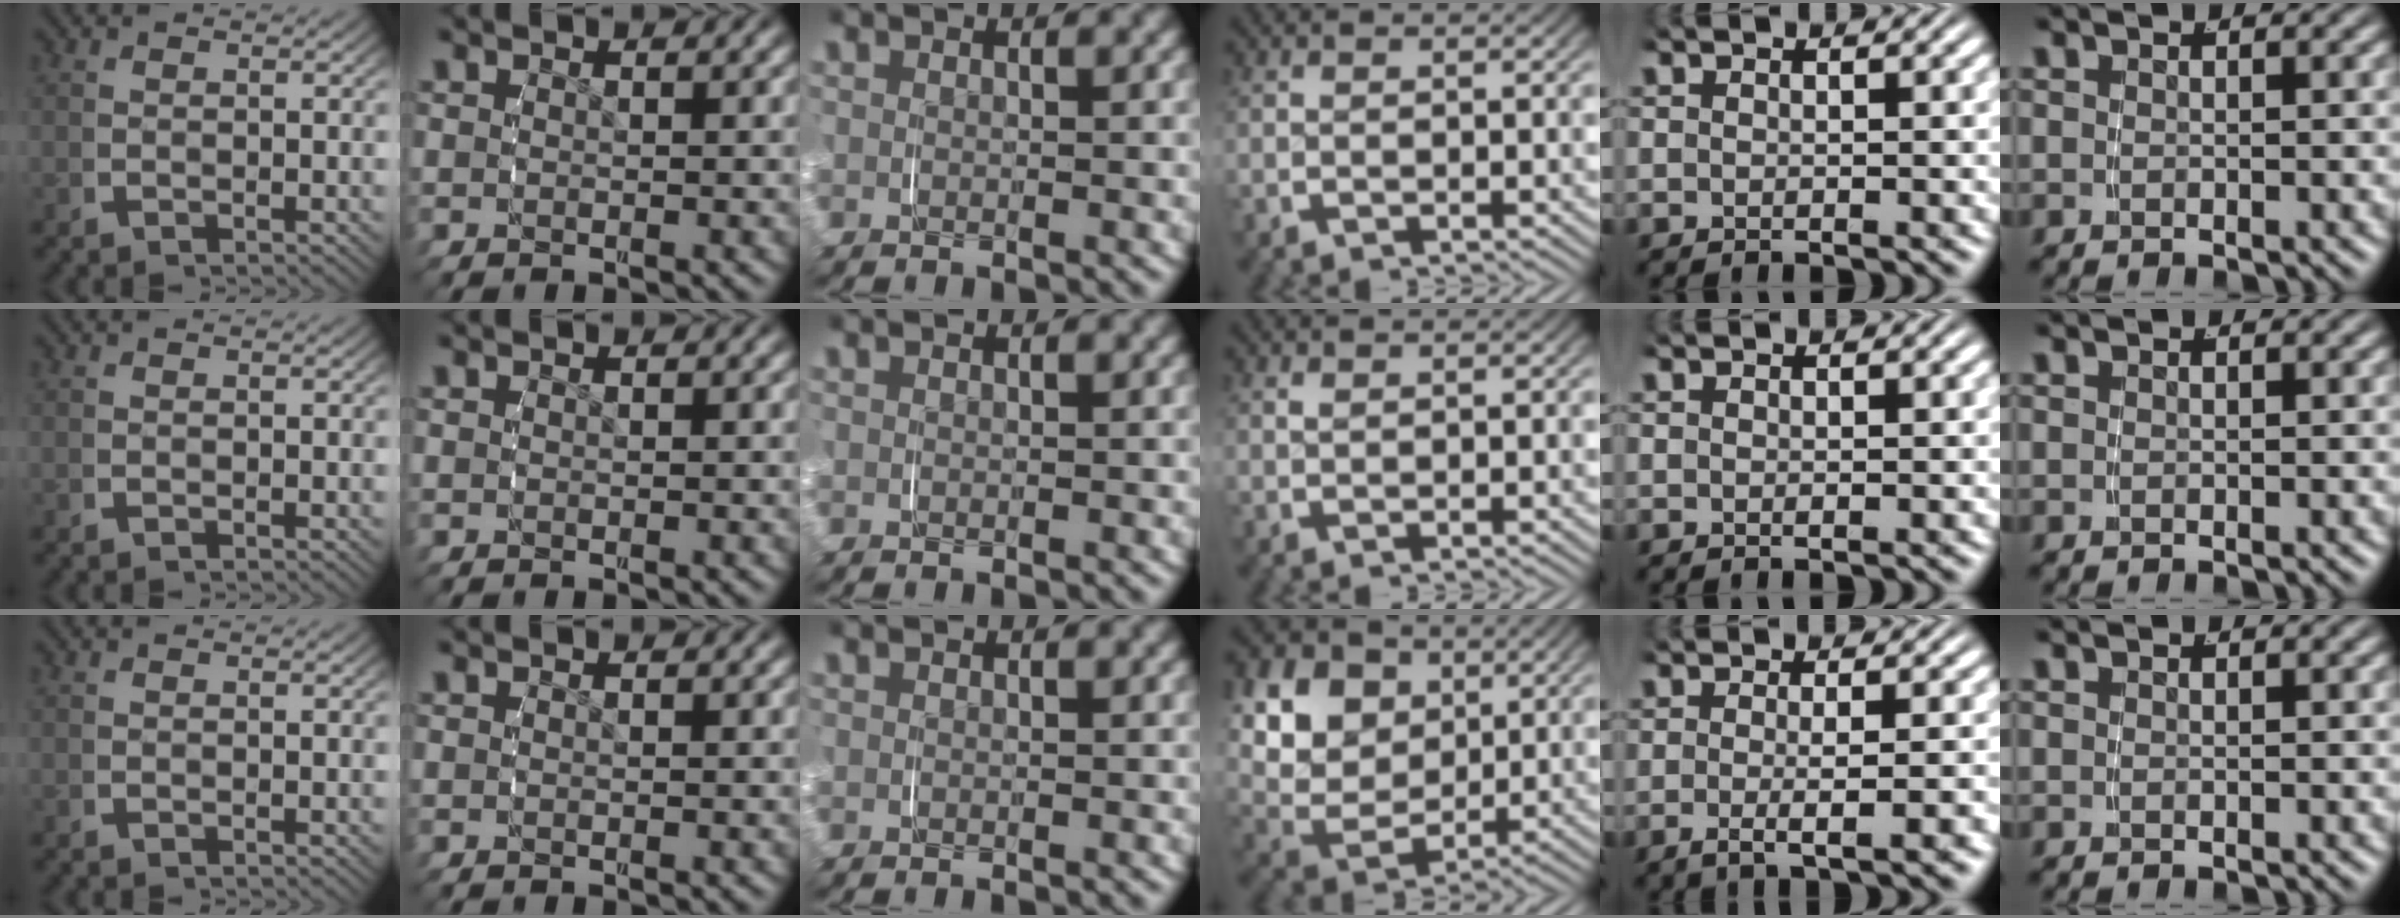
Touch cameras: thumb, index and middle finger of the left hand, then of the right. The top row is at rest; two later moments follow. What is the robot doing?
{"motion": "grasp_and_lifting", "object": "pen bag"}